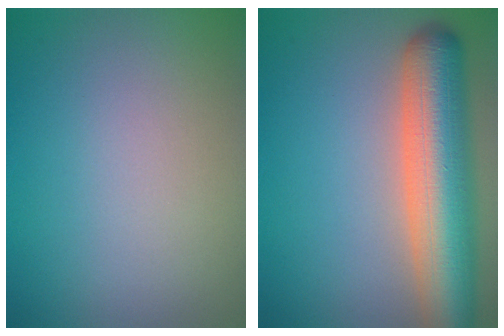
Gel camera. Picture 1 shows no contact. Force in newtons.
{"total": 10.1, "press": 10.1, "slide": 0.6}